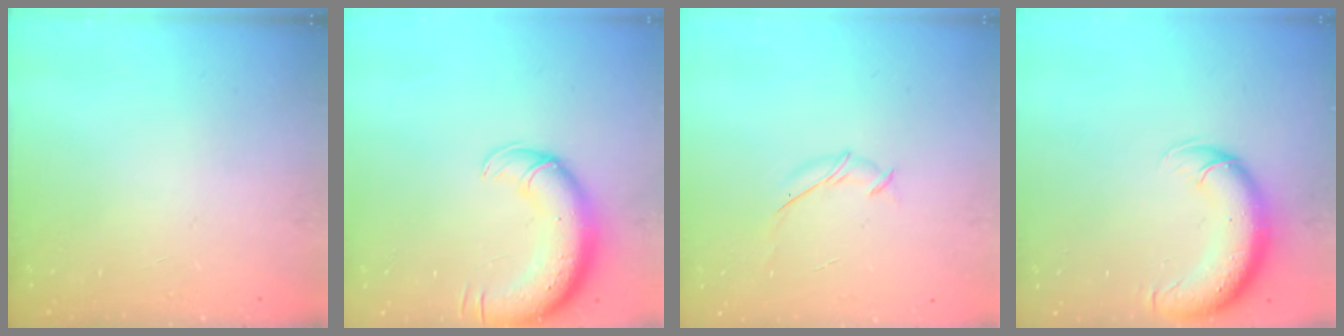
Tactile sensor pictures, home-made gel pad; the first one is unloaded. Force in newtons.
{"total": 14.4, "press": 14.0, "slide": 3.4}
{"total": 5.3, "press": 5.1, "slide": 1.0}
{"total": 11.0, "press": 10.6, "slide": 2.8}